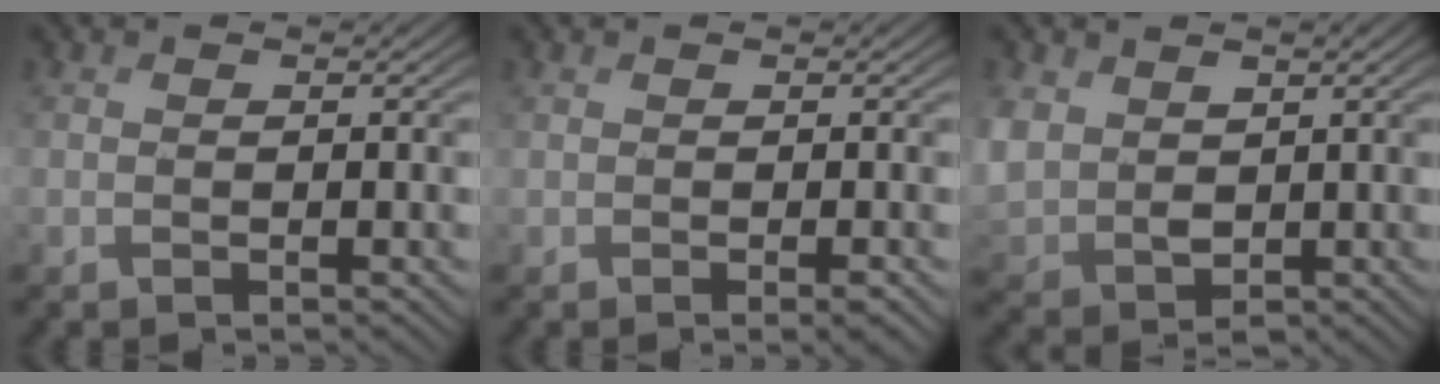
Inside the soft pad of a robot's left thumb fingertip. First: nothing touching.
{"total": 0.9, "force": [-0.2, 0.1, 0.9], "torque": [-0.015, -0.003, -0.004]}
{"total": 6.1, "force": [2.1, 4.6, 3.3], "torque": [-0.109, -0.010, 0.047]}